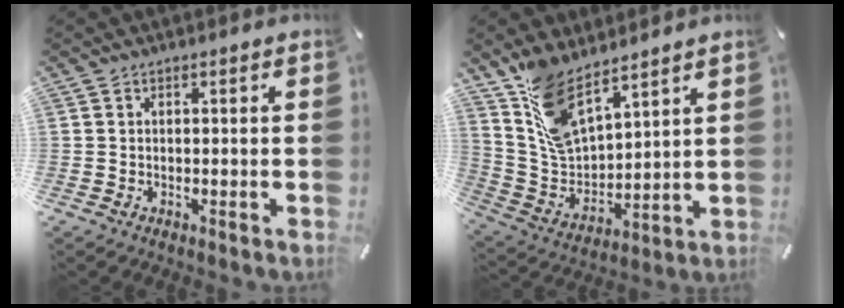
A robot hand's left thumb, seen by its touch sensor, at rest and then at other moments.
{"total": 11.6, "force": [9.4, 4.3, 5.2], "torque": [-0.140, -0.058, 0.179]}